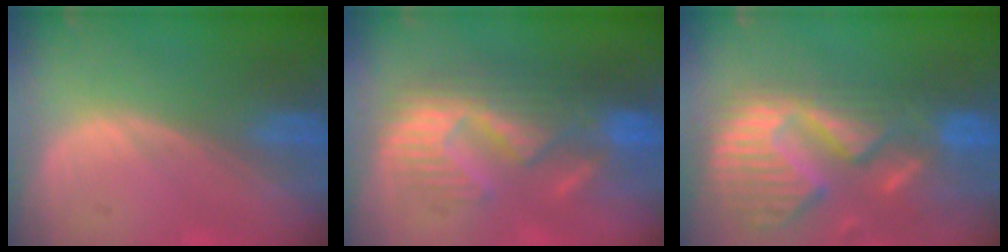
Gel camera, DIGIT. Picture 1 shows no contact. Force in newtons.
{"total": 10.6, "press": 10.0, "slide": 3.7}
{"total": 14.1, "press": 11.7, "slide": 7.7}